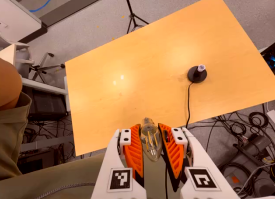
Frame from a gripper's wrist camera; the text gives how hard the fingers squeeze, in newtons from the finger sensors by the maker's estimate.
{"total": 23.3, "left": 25.5, "right": 21.2}